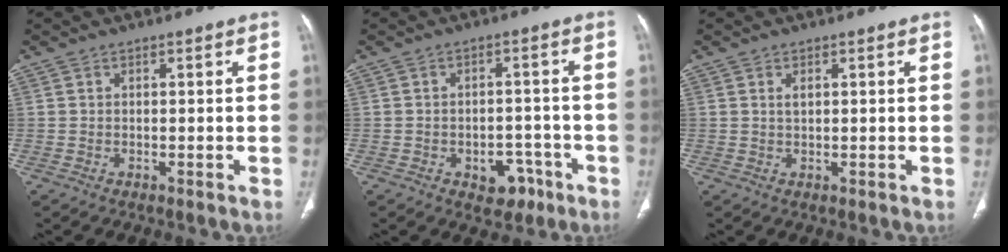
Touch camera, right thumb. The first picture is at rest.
{"total": 6.1, "force": [-3.1, 4.2, 3.1], "torque": [-0.014, 0.029, -0.038]}
{"total": 1.3, "force": [0.5, 0.6, 1.0], "torque": [-0.017, 0.001, 0.012]}